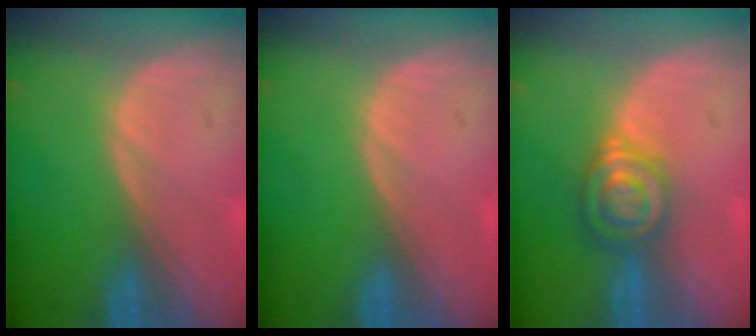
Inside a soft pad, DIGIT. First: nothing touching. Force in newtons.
{"total": 0.0}
{"total": 6.5, "press": 5.7, "slide": 3.2}